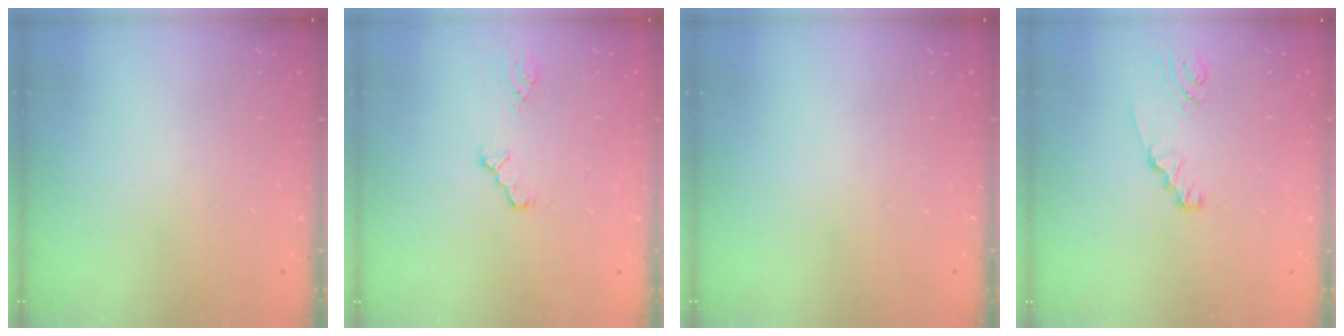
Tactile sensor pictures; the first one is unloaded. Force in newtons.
{"total": 1.6, "press": 1.6, "slide": 0.2}
{"total": 0.0}
{"total": 2.4, "press": 2.4, "slide": 0.1}